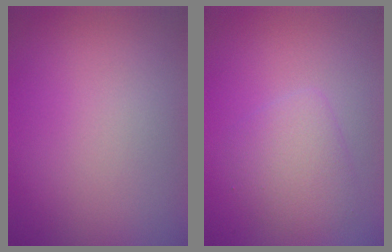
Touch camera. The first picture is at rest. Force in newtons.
{"total": 2.8, "press": 2.8, "slide": 0.1}